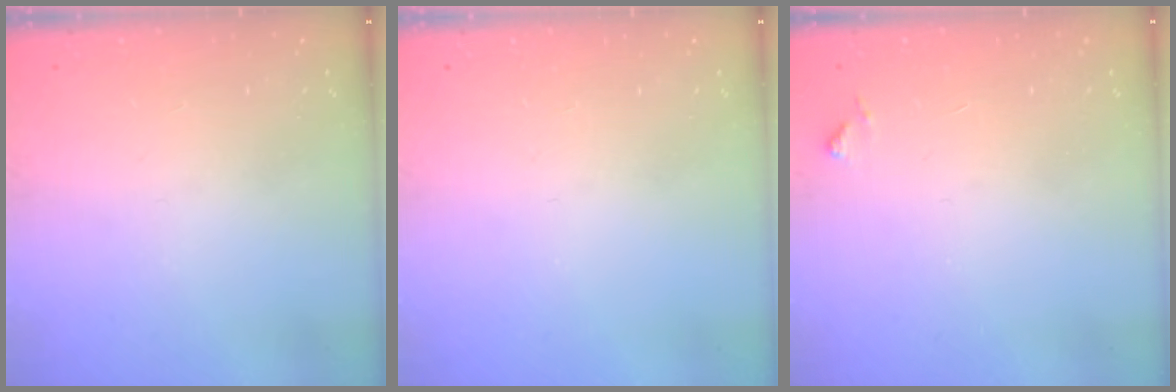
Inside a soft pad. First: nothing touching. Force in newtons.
{"total": 0.0}
{"total": 6.5, "press": 6.4, "slide": 0.4}